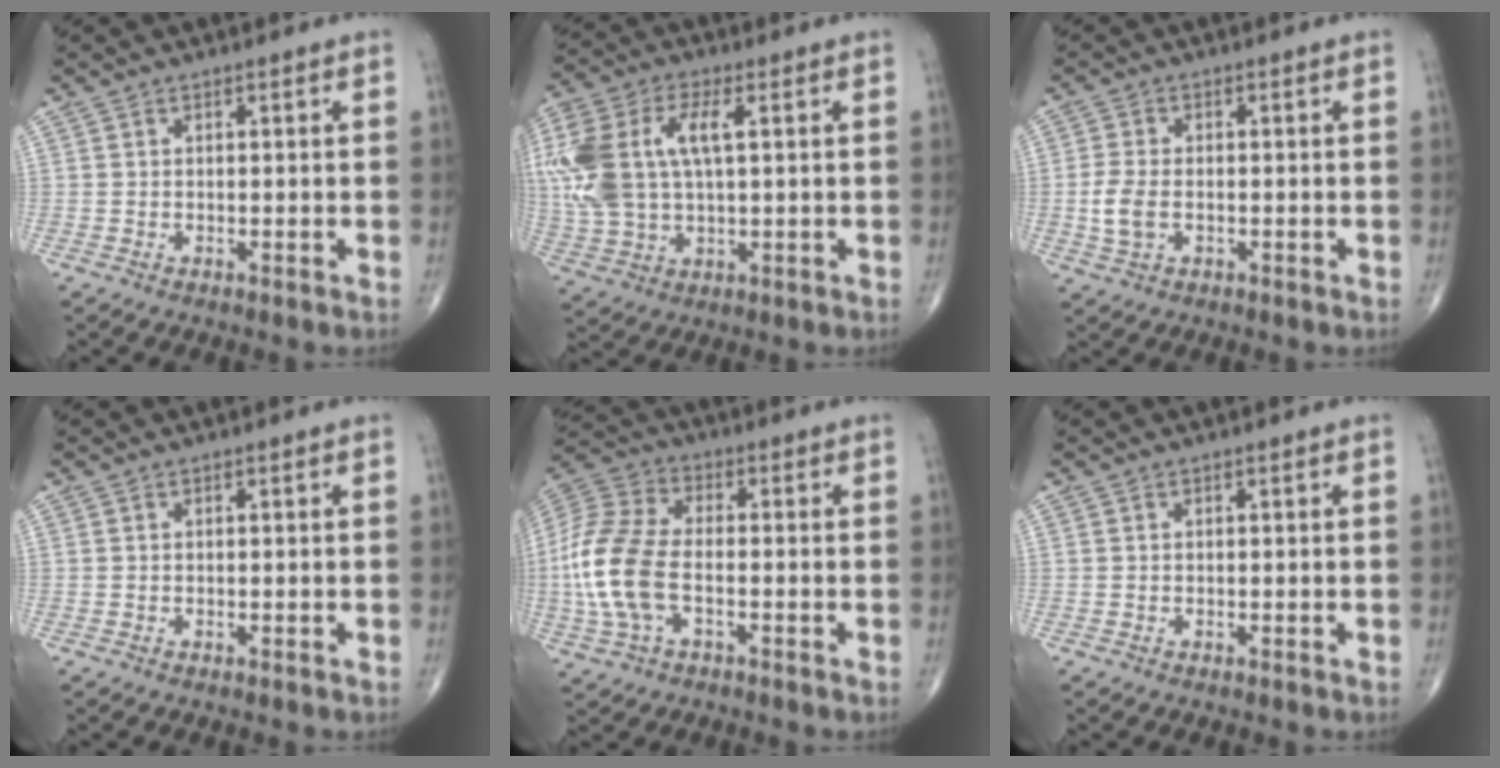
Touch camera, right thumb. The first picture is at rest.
{"total": 18.0, "force": [3.3, 9.4, 15.0], "torque": [-0.344, 0.013, 0.060]}
{"total": 4.9, "force": [-0.9, 3.0, 3.8], "torque": [-0.087, 0.003, -0.017]}
{"total": 0.0}
{"total": 14.9, "force": [-2.7, 8.2, 12.2], "torque": [-0.278, 0.021, -0.054]}
{"total": 0.0}